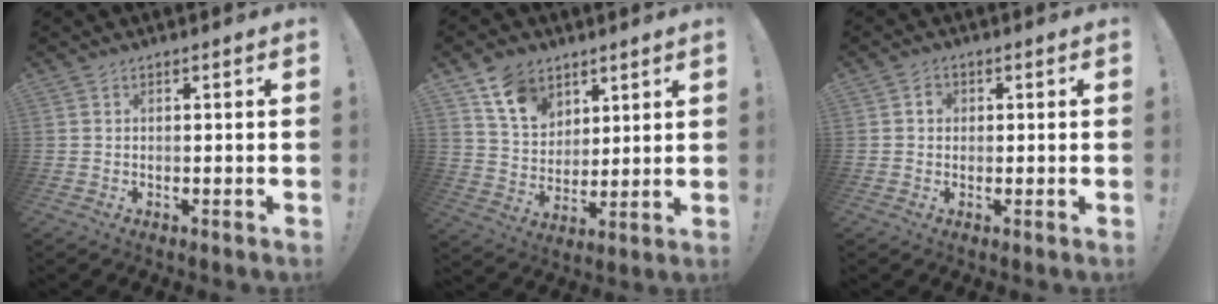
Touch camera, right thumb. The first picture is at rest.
{"total": 11.7, "force": [7.4, 8.0, 4.3], "torque": [-0.073, -0.042, 0.146]}
{"total": 2.2, "force": [0.0, 1.9, 1.1], "torque": [-0.017, 0.007, -0.002]}